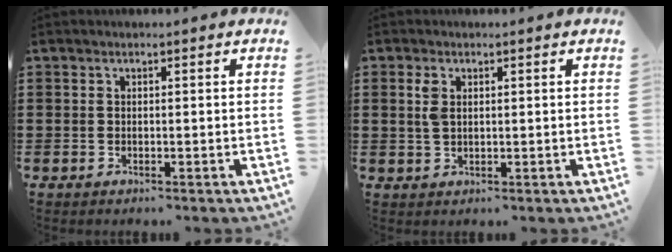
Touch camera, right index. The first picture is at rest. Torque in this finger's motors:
{"motor_torque": [-0.05, 0.07, 0.07, 0.02]}